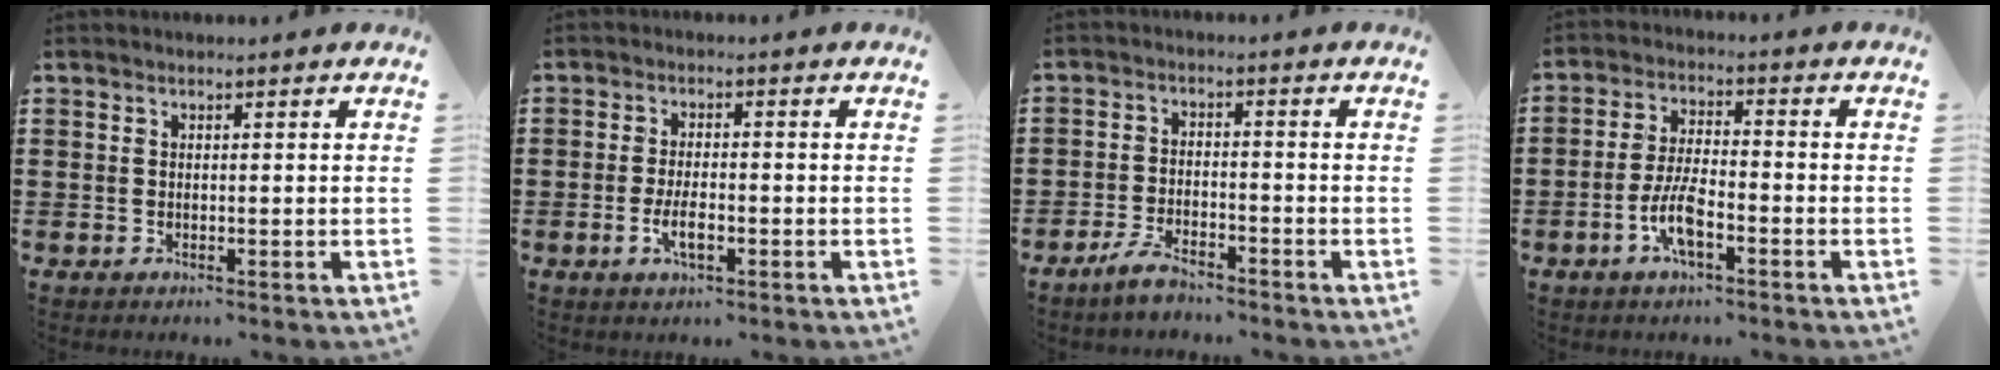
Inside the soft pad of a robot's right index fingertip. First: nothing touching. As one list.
[{"total": 3.7, "force": [-1.3, 1.5, 3.2], "torque": [-0.061, 0.003, -0.024]}, {"total": 3.8, "force": [-3.4, 0.7, 1.6], "torque": [-0.042, 0.004, -0.071]}, {"total": 6.5, "force": [-2.8, 2.2, 5.4], "torque": [-0.122, -0.004, -0.058]}]